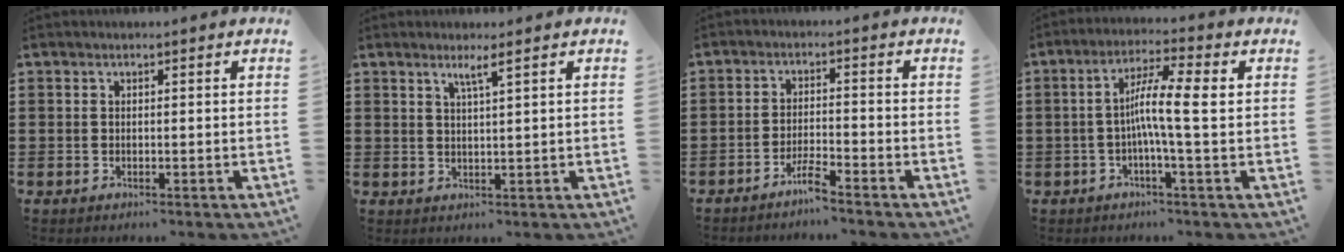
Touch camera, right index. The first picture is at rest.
{"total": 2.2, "force": [1.4, -0.3, 1.7], "torque": [-0.035, -0.004, 0.023]}
{"total": 3.5, "force": [-3.1, 0.0, 1.8], "torque": [-0.039, 0.002, -0.061]}
{"total": 7.6, "force": [0.0, 0.3, 7.5], "torque": [-0.139, 0.000, -0.007]}